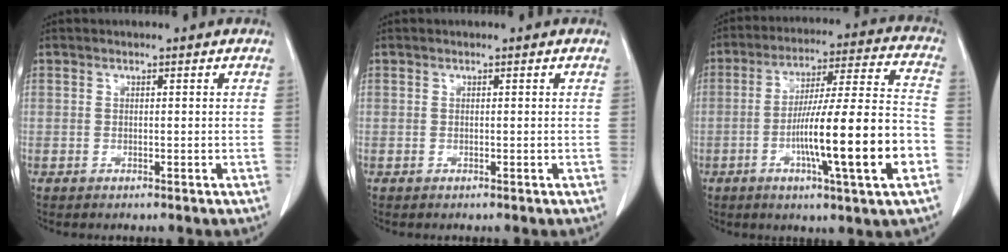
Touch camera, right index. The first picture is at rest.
{"total": 0.0}
{"total": 18.1, "force": [-5.2, 0.4, 17.3], "torque": [-0.277, 0.003, -0.083]}